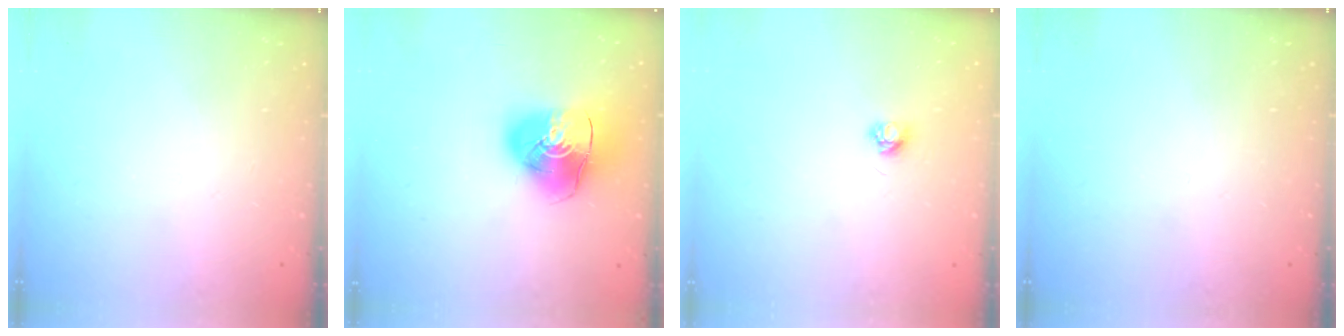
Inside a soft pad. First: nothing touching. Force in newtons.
{"total": 13.5, "press": 13.4, "slide": 1.9}
{"total": 3.2, "press": 3.1, "slide": 0.4}
{"total": 0.0}